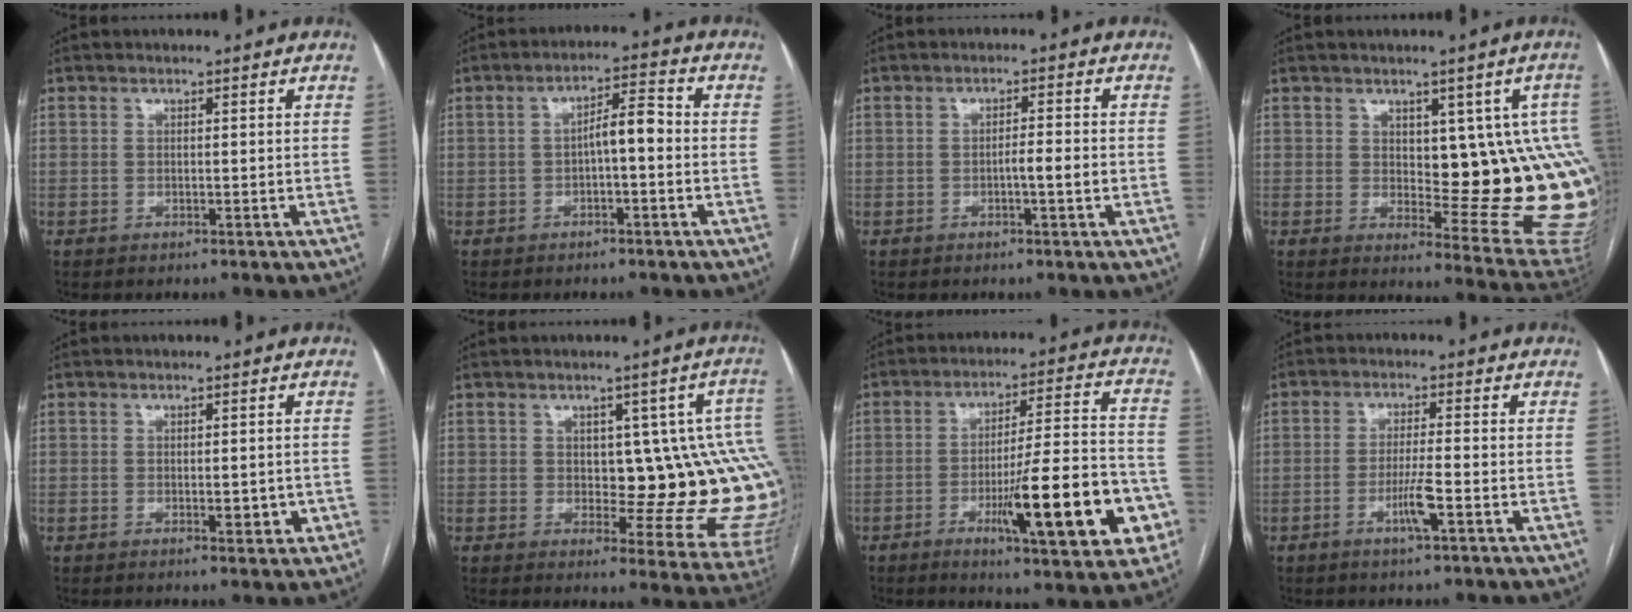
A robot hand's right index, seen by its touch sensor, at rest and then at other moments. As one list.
[{"total": 4.8, "force": [-0.7, 1.2, 4.5], "torque": [-0.072, 0.022, -0.010]}, {"total": 2.7, "force": [-0.8, 0.1, 2.6], "torque": [-0.040, 0.001, -0.014]}, {"total": 15.1, "force": [1.1, 5.4, 14.0], "torque": [-0.109, 0.006, 0.025]}, {"total": 2.7, "force": [-0.6, 1.2, 2.3], "torque": [-0.029, -0.002, -0.004]}, {"total": 14.8, "force": [0.7, 5.6, 13.7], "torque": [-0.108, 0.010, 0.016]}, {"total": 18.7, "force": [-6.5, 2.9, 17.3], "torque": [-0.225, 0.008, -0.084]}, {"total": 4.6, "force": [-2.0, -0.1, 4.1], "torque": [-0.079, -0.007, -0.039]}]